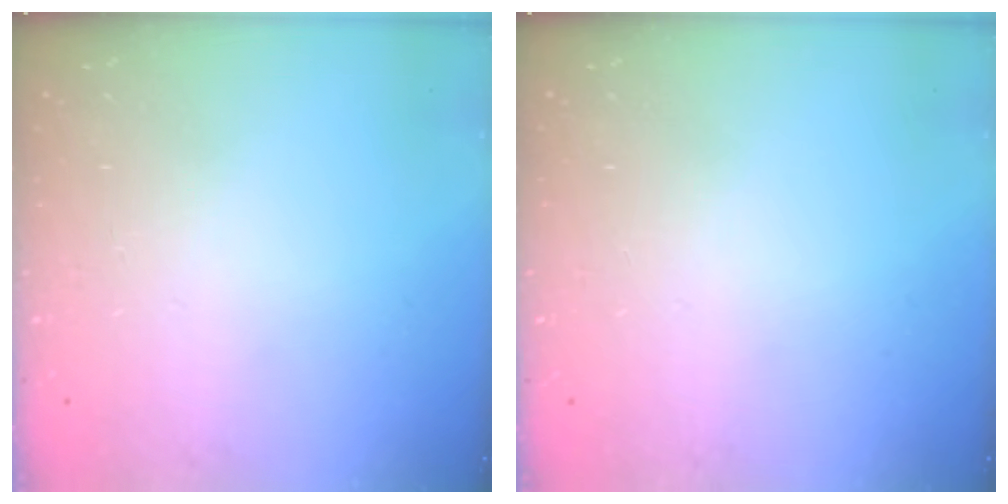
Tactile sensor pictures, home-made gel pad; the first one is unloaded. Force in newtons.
{"total": 0.0}